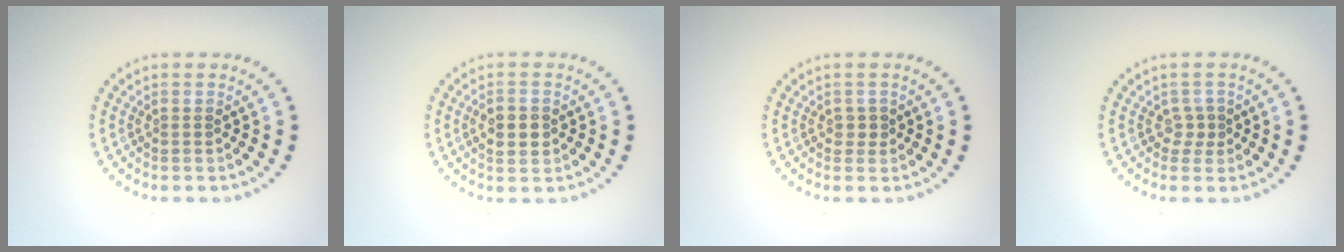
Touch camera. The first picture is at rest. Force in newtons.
{"total": 2.7, "press": 2.7, "slide": 0.2}
{"total": 0.9, "press": 0.8, "slide": 0.4}
{"total": 1.1, "press": 0.8, "slide": 0.8}